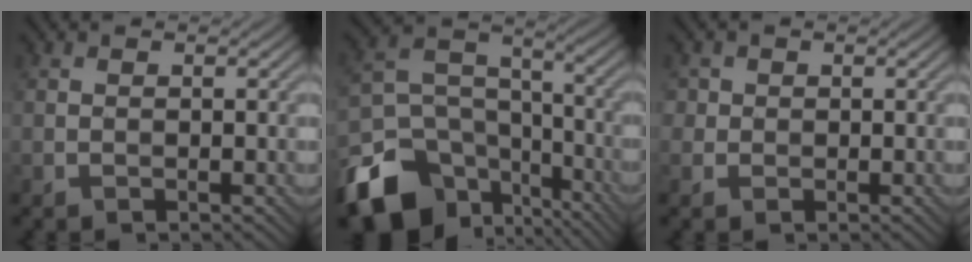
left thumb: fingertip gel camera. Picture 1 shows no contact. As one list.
[{"total": 14.1, "force": [-8.8, 9.2, 6.2], "torque": [-0.172, -0.028, -0.154]}, {"total": 2.0, "force": [0.6, 1.9, 0.2], "torque": [-0.012, 0.000, 0.006]}]